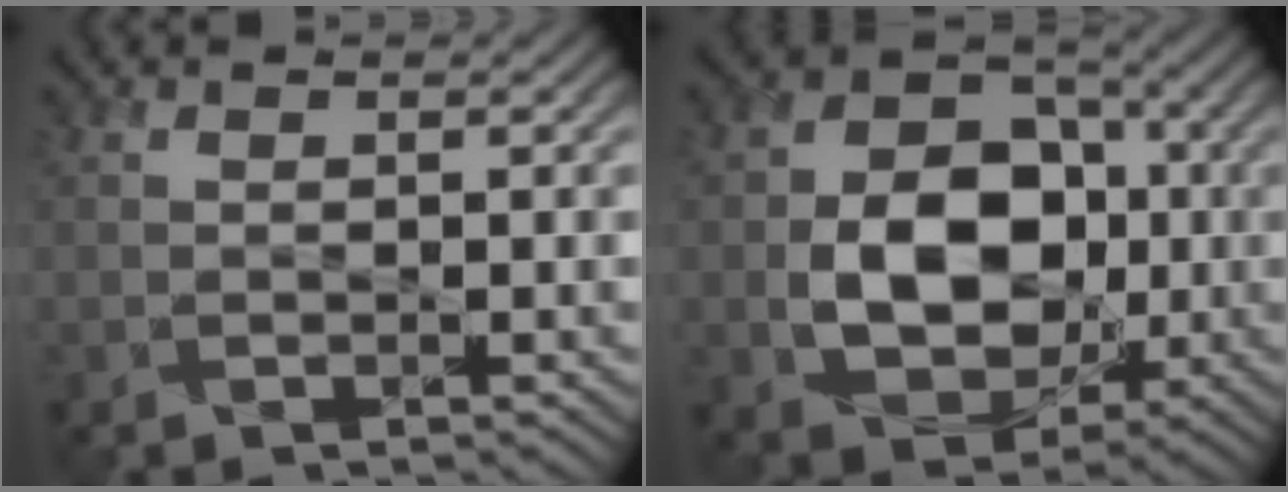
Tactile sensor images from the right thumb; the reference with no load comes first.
{"total": 11.3, "force": [-1.4, 8.6, 7.1], "torque": [-0.130, -0.003, -0.030]}